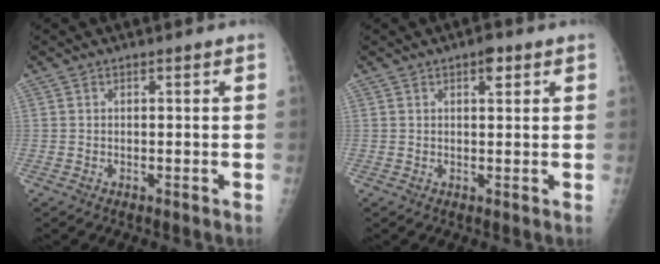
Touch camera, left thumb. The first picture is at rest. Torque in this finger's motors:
{"motor_torque": [0.47, 0.39, 0.29, -0.21, 0.00]}